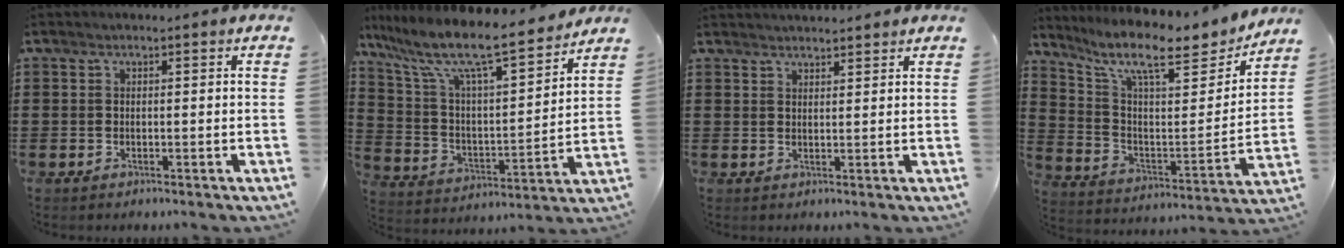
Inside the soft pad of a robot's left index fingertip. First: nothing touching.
{"total": 10.8, "force": [8.7, 1.4, 6.2], "torque": [-0.156, -0.059, 0.142]}
{"total": 2.1, "force": [2.1, 0.1, 0.1], "torque": [-0.006, -0.002, 0.042]}
{"total": 11.3, "force": [8.9, 2.2, 6.7], "torque": [-0.151, -0.057, 0.144]}